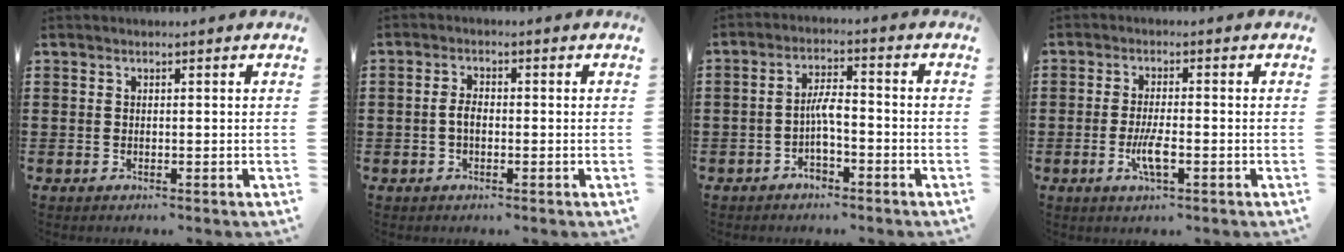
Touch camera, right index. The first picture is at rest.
{"total": 2.6, "force": [-0.4, 1.3, 2.2], "torque": [-0.049, 0.000, -0.011]}
{"total": 4.3, "force": [-1.7, 1.8, 3.5], "torque": [-0.070, 0.009, -0.035]}
{"total": 4.4, "force": [-1.4, 0.9, 4.1], "torque": [-0.089, -0.006, -0.031]}